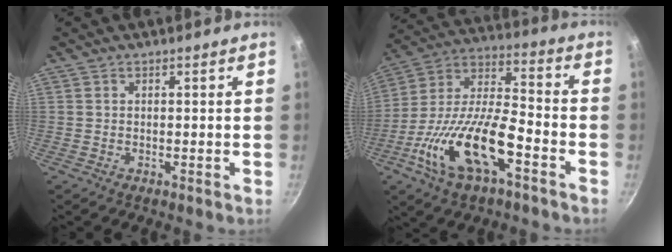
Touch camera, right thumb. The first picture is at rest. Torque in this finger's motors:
{"motor_torque": [0.76, 1.24, 1.58, -1.19, 0.20]}